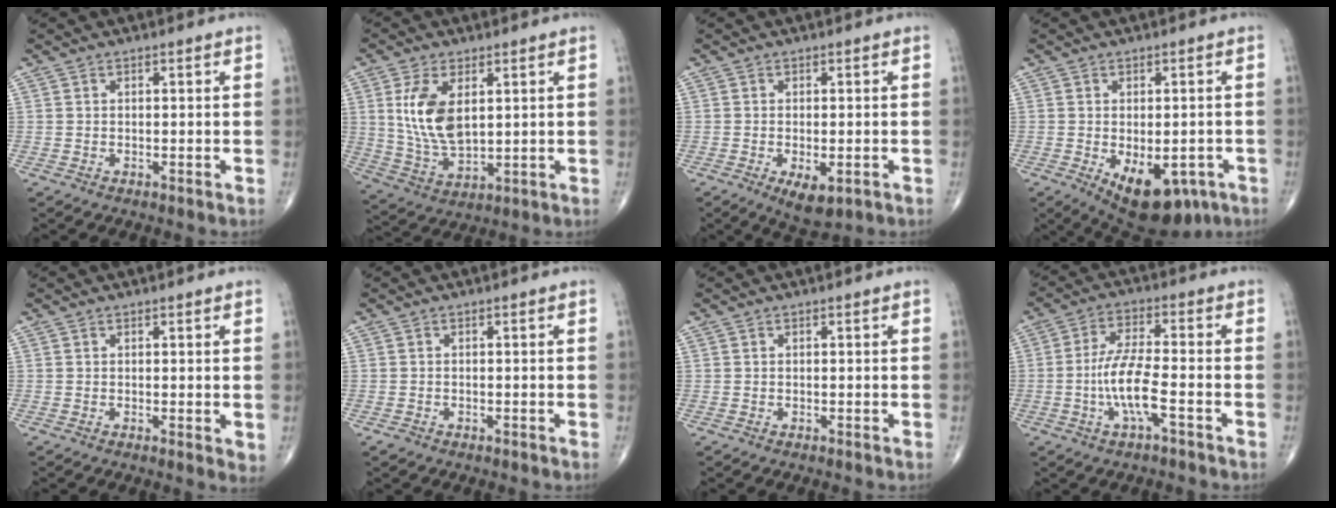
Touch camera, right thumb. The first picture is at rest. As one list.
[{"total": 11.3, "force": [2.9, 6.1, 9.1], "torque": [-0.173, -0.017, 0.066]}, {"total": 5.4, "force": [-2.1, 2.4, 4.4], "torque": [-0.070, -0.008, -0.024]}, {"total": 13.7, "force": [-5.6, 7.3, 10.1], "torque": [-0.134, -0.002, -0.064]}, {"total": 2.0, "force": [0.3, 0.6, 1.9], "torque": [-0.029, -0.009, 0.003]}, {"total": 0.8, "force": [-0.5, 0.5, 0.2], "torque": [-0.006, 0.001, -0.011]}, {"total": 0.0}, {"total": 8.6, "force": [-2.7, 2.0, 7.9], "torque": [-0.170, 0.023, -0.053]}]